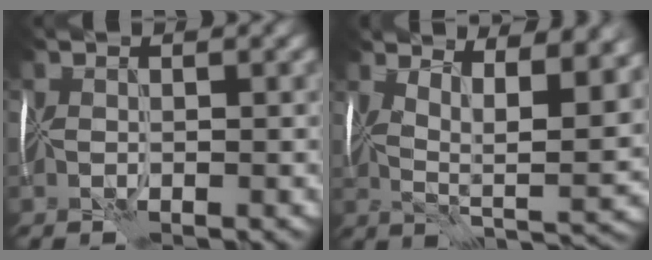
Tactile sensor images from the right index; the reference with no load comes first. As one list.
[{"total": 9.1, "force": [4.6, 2.7, 7.4], "torque": [-0.109, -0.004, 0.078]}]